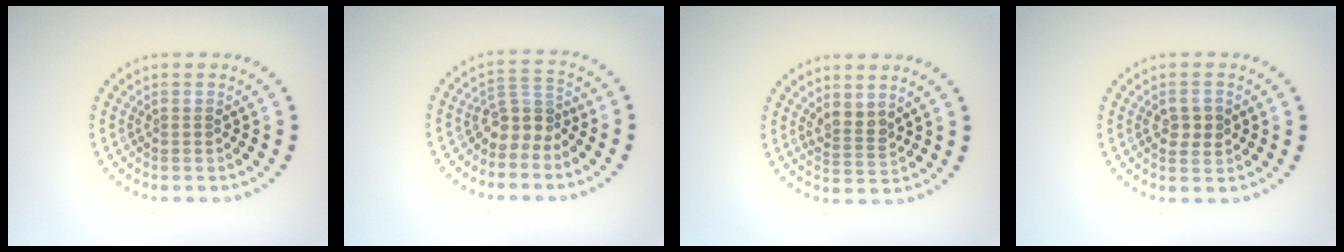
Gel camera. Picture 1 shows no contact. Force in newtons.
{"total": 2.8, "press": 2.1, "slide": 1.9}
{"total": 2.0, "press": 1.6, "slide": 1.2}
{"total": 2.3, "press": 2.3, "slide": 0.2}